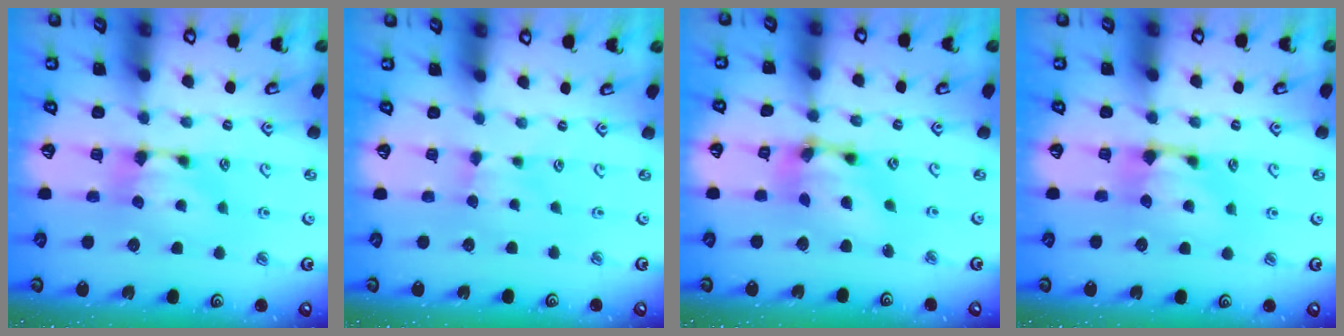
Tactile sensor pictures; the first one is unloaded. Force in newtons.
{"total": 1.1, "press": 1.0, "slide": 0.6}
{"total": 6.6, "press": 6.2, "slide": 2.4}
{"total": 0.9, "press": 0.5, "slide": 0.8}